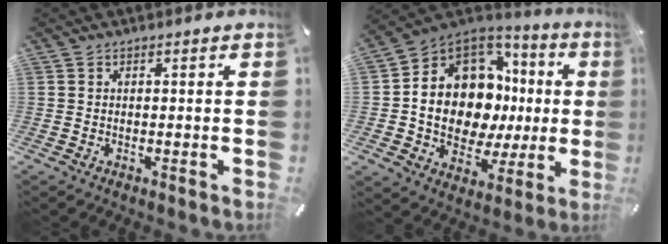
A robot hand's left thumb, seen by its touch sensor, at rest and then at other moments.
{"total": 14.9, "force": [1.3, 11.9, 8.8], "torque": [-0.163, -0.037, 0.029]}